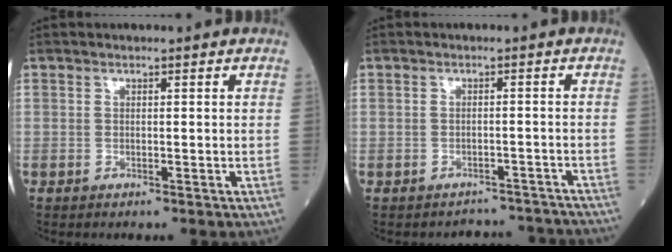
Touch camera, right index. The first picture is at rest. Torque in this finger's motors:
{"motor_torque": [-0.89, 0.33, -1.06, -0.21]}